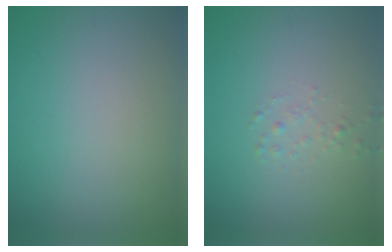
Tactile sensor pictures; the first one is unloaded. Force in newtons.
{"total": 0.8, "press": 0.7, "slide": 0.1}